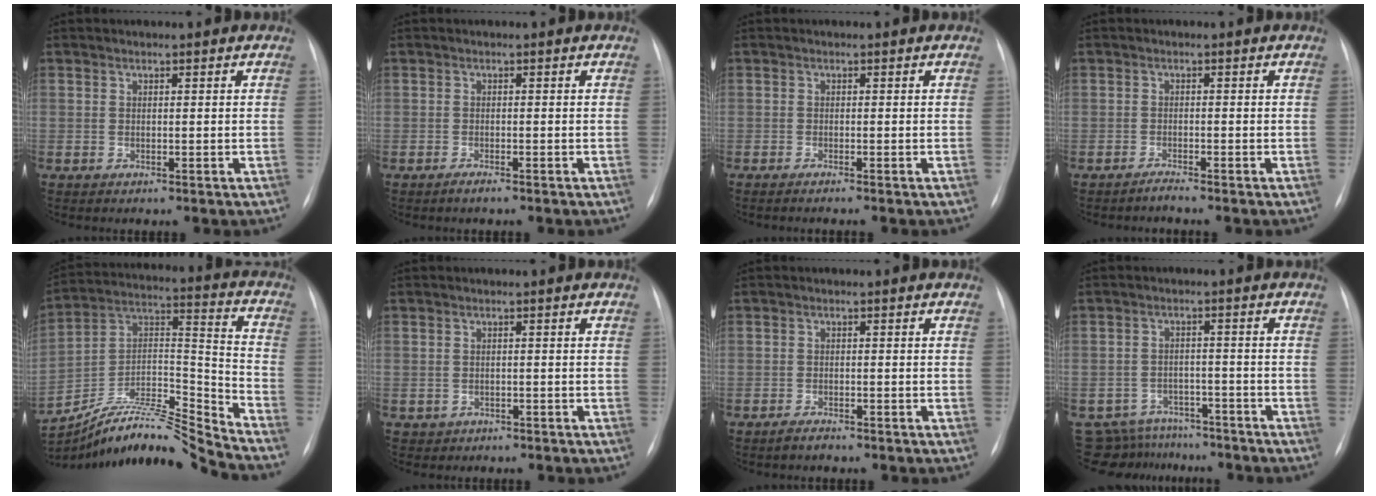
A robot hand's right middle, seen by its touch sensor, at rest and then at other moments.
{"total": 1.1, "force": [-0.8, 0.0, 0.7], "torque": [-0.018, -0.003, -0.016]}
{"total": 1.4, "force": [-1.1, -0.3, 0.8], "torque": [-0.010, 0.001, -0.017]}
{"total": 1.1, "force": [-1.0, -0.4, 0.3], "torque": [-0.007, -0.002, -0.019]}
{"total": 18.8, "force": [-18.0, -1.4, 5.0], "torque": [-0.097, 0.046, -0.315]}
{"total": 1.5, "force": [-0.9, 1.2, -0.1], "torque": [-0.010, 0.005, -0.011]}
{"total": 1.5, "force": [-1.3, 0.3, 0.6], "torque": [-0.019, -0.003, -0.021]}
{"total": 10.5, "force": [-9.7, 4.1, 0.4], "torque": [-0.010, 0.019, -0.129]}